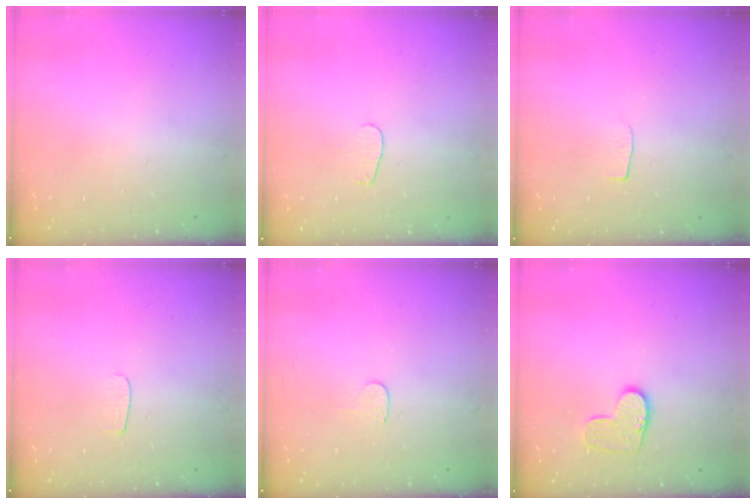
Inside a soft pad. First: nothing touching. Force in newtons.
{"total": 2.8, "press": 2.8, "slide": 0.2}
{"total": 3.7, "press": 3.7, "slide": 0.3}
{"total": 3.5, "press": 3.4, "slide": 0.4}
{"total": 3.3, "press": 3.3, "slide": 0.4}
{"total": 9.0, "press": 9.0, "slide": 0.5}